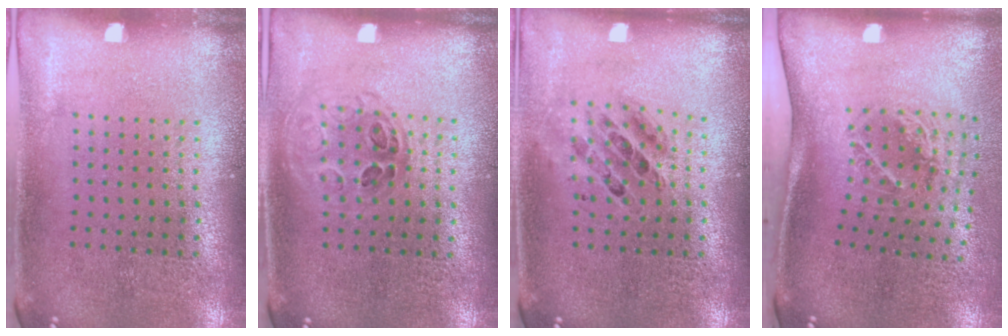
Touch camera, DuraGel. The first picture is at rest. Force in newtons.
{"total": 1.1, "press": 1.0, "slide": 0.5}
{"total": 0.7, "press": 0.7, "slide": 0.1}
{"total": 2.1, "press": 1.3, "slide": 1.7}